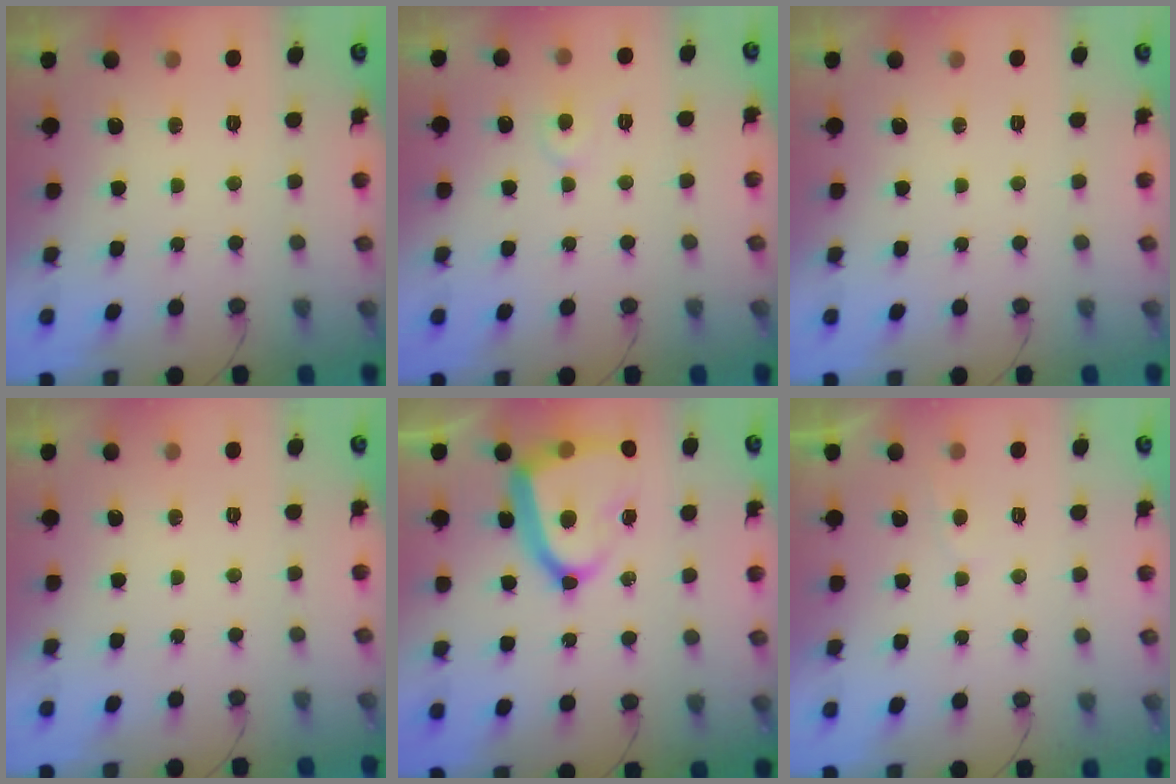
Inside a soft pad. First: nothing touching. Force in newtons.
{"total": 5.3, "press": 5.3, "slide": 0.5}
{"total": 0.0}
{"total": 0.0}
{"total": 17.6, "press": 17.5, "slide": 1.6}
{"total": 1.4, "press": 1.4, "slide": 0.2}